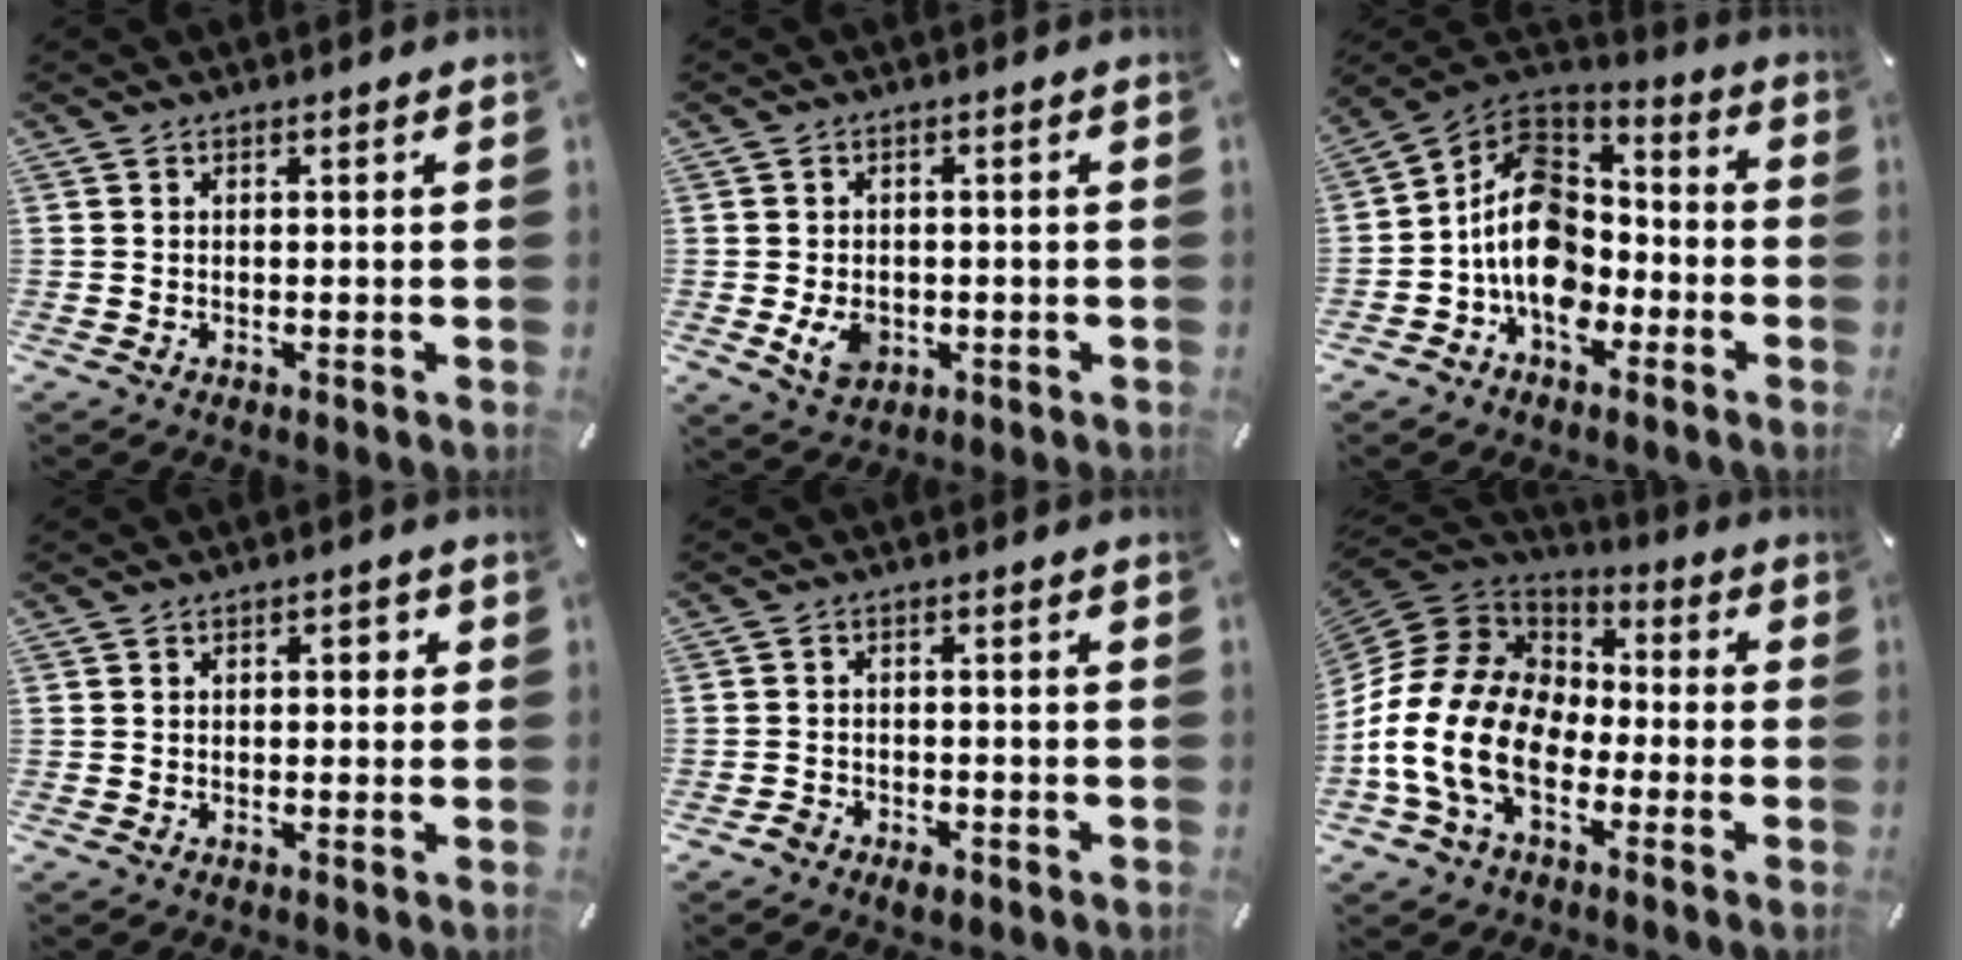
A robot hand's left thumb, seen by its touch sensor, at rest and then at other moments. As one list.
[{"total": 4.9, "force": [-1.1, 3.8, 2.9], "torque": [-0.045, -0.003, -0.019]}, {"total": 14.5, "force": [-4.4, 11.0, 8.3], "torque": [-0.165, 0.023, -0.085]}, {"total": 2.2, "force": [0.2, 1.3, 1.7], "torque": [-0.019, 0.003, -0.004]}, {"total": 2.9, "force": [-2.0, 1.9, 0.8], "torque": [-0.011, 0.012, -0.040]}, {"total": 16.7, "force": [-6.0, 11.8, 10.1], "torque": [-0.237, 0.010, -0.112]}]